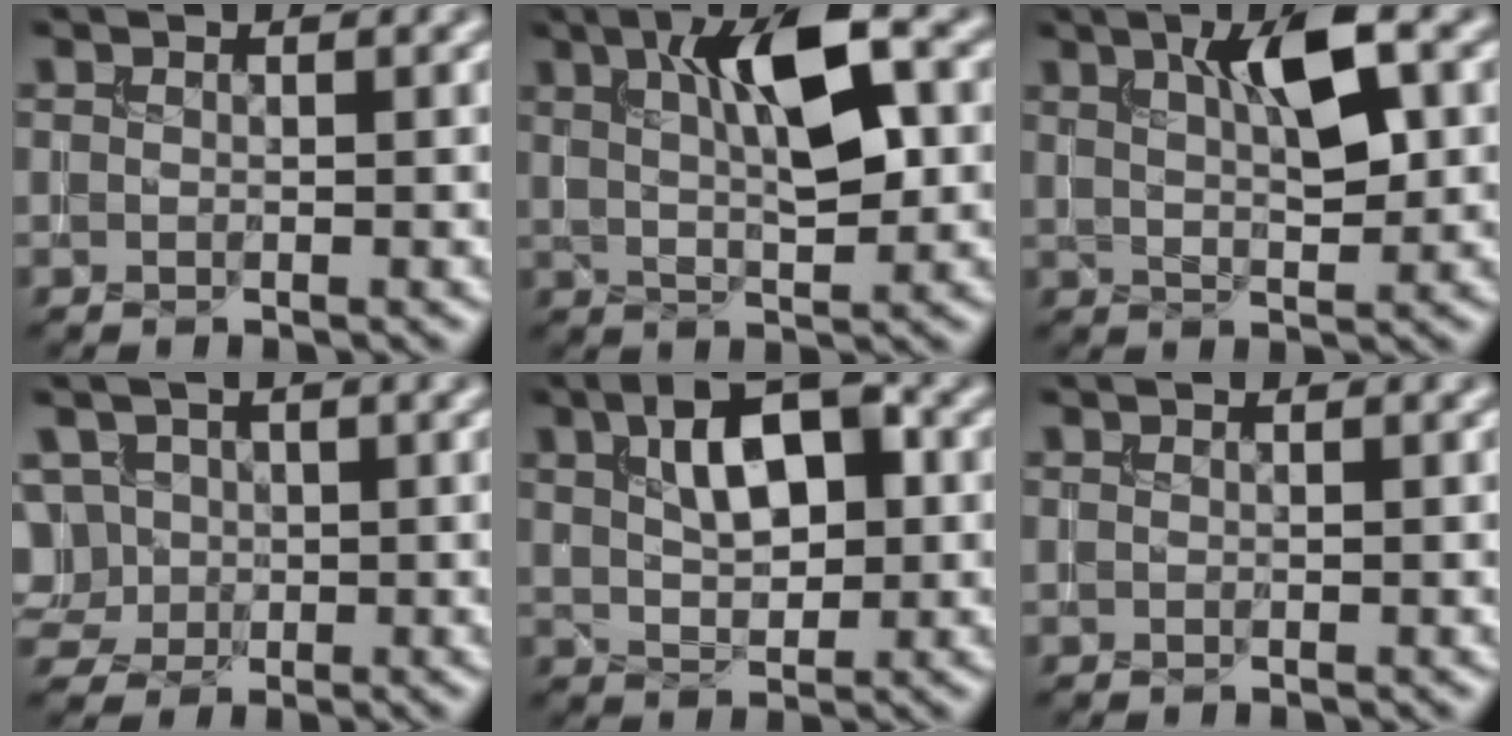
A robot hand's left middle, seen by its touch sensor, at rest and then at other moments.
{"total": 7.7, "force": [2.5, 2.2, 6.9], "torque": [-0.115, 0.007, 0.039]}
{"total": 5.6, "force": [2.1, 1.6, 4.9], "torque": [-0.084, 0.004, 0.034]}
{"total": 5.3, "force": [0.7, 4.8, 2.3], "torque": [-0.045, 0.033, 0.002]}
{"total": 6.1, "force": [1.8, 3.1, 4.9], "torque": [-0.085, 0.014, 0.026]}
{"total": 0.0}